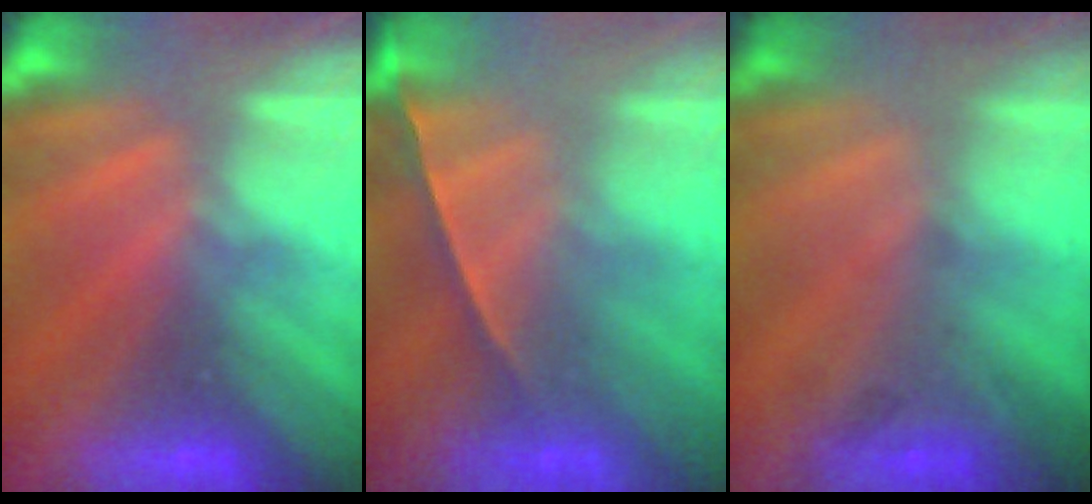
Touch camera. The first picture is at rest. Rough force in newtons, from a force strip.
{"total": 1.4}
{"total": 2.2}